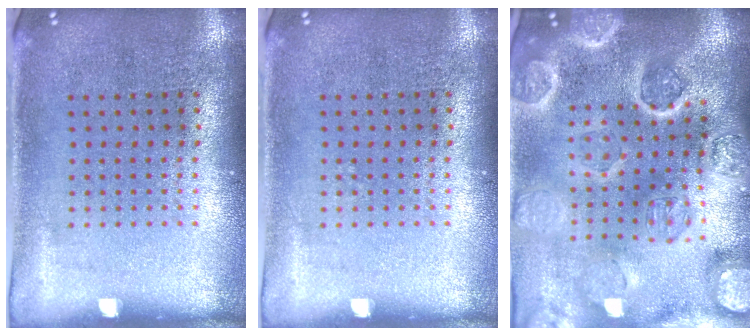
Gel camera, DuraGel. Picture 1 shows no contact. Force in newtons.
{"total": 0.0}
{"total": 4.9, "press": 4.3, "slide": 2.3}